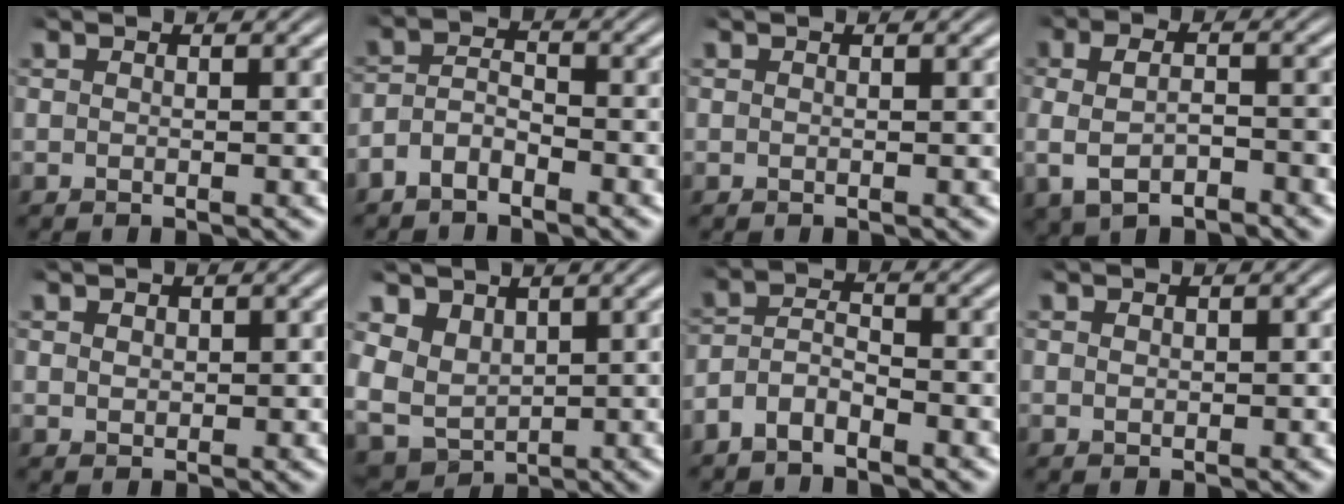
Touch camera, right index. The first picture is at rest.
{"total": 3.9, "force": [-2.4, 2.7, 1.5], "torque": [-0.031, -0.003, -0.046]}
{"total": 0.0}
{"total": 4.5, "force": [-1.1, 2.9, 3.3], "torque": [-0.071, -0.004, -0.011]}
{"total": 0.9, "force": [0.5, 0.7, 0.4], "torque": [-0.013, -0.003, 0.015]}
{"total": 8.1, "force": [0.1, 7.5, 3.1], "torque": [-0.122, -0.053, 0.018]}
{"total": 4.4, "force": [-2.6, 3.2, 1.6], "torque": [-0.038, -0.006, -0.053]}
{"total": 0.5, "force": [0.1, 0.4, 0.4], "torque": [-0.012, -0.003, 0.006]}